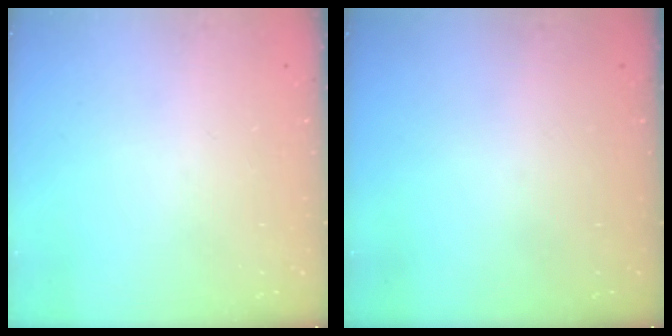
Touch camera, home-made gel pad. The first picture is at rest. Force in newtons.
{"total": 0.0}